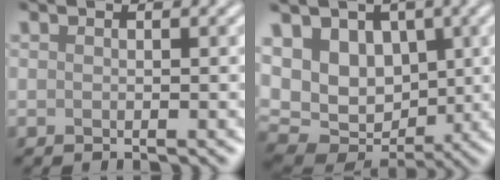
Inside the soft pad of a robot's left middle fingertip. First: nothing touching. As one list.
[{"total": 10.3, "force": [2.7, 7.7, 6.2], "torque": [-0.123, 0.014, 0.048]}]